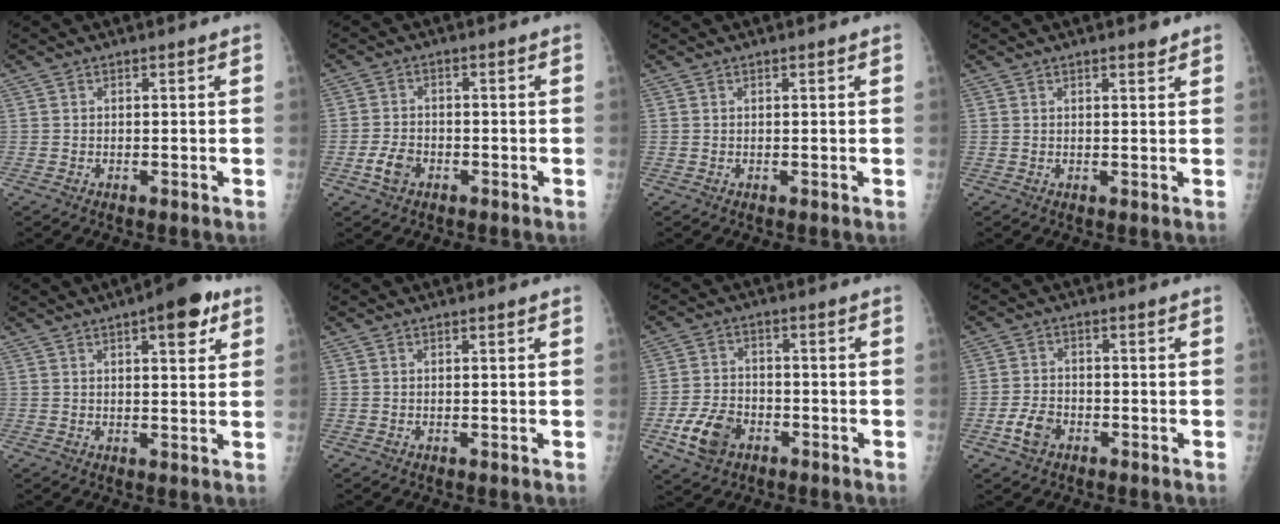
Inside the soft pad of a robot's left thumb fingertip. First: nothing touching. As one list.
[{"total": 3.9, "force": [-2.1, 2.6, 2.0], "torque": [-0.035, 0.014, -0.038]}, {"total": 0.6, "force": [0.2, 0.1, 0.5], "torque": [-0.009, 0.002, 0.002]}, {"total": 2.0, "force": [1.3, 0.5, 1.4], "torque": [-0.017, -0.006, 0.018]}, {"total": 8.4, "force": [4.1, 2.9, 6.7], "torque": [-0.071, -0.010, 0.051]}, {"total": 0.0}, {"total": 8.0, "force": [-4.0, 5.5, 4.2], "torque": [-0.073, 0.018, -0.068]}, {"total": 4.4, "force": [-2.5, 2.9, 2.2], "torque": [-0.038, 0.016, -0.045]}]